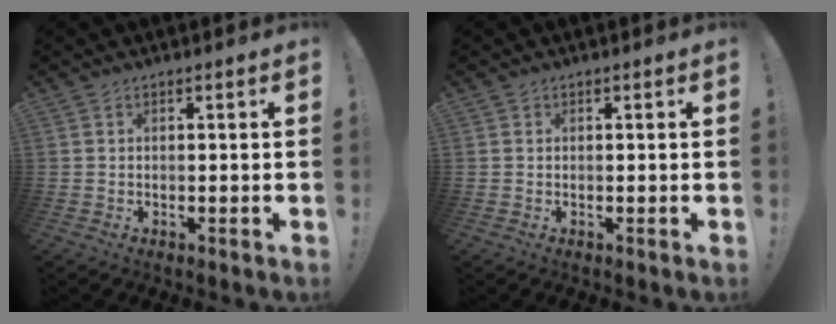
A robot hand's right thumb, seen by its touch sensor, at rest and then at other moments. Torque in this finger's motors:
{"motor_torque": [-0.16, 0.02, 0.29, -0.15, -0.03]}